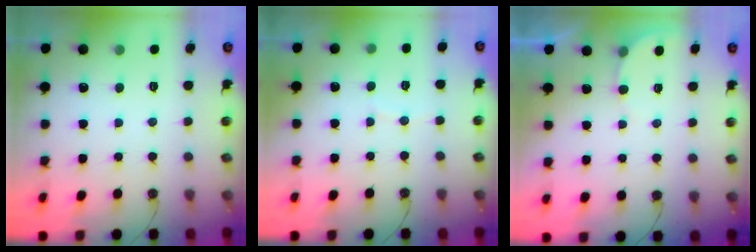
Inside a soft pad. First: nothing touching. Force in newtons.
{"total": 2.2, "press": 2.2, "slide": 0.2}
{"total": 2.9, "press": 2.9, "slide": 0.3}